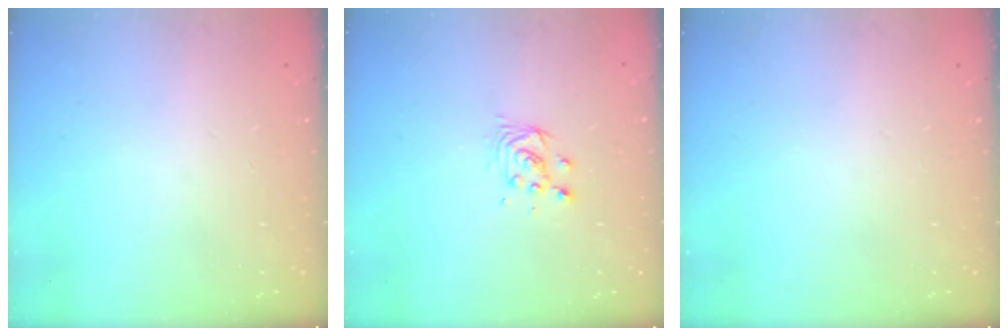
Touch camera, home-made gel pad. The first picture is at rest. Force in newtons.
{"total": 3.9, "press": 3.9, "slide": 0.3}
{"total": 0.0}